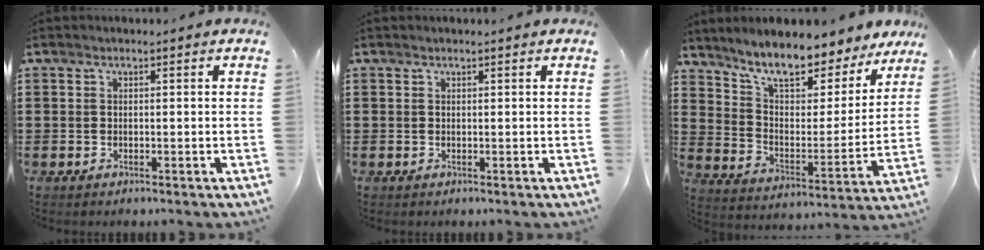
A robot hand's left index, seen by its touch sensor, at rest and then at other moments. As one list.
[{"total": 0.0}, {"total": 9.3, "force": [8.1, 1.9, 4.0], "torque": [-0.100, -0.058, 0.139]}]